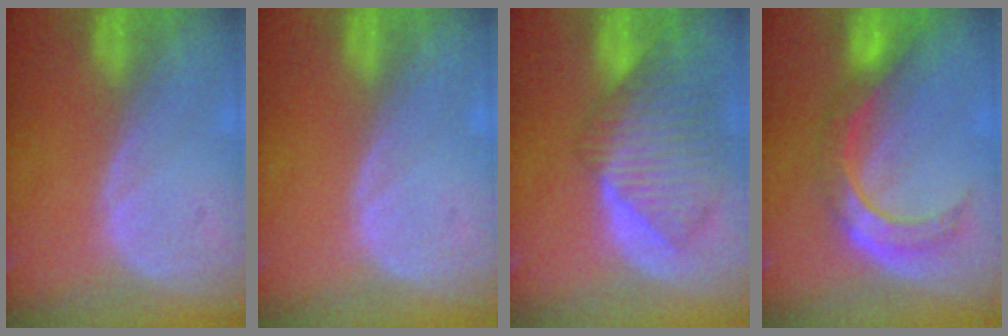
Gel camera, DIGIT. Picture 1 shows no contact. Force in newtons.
{"total": 0.0}
{"total": 10.0, "press": 8.7, "slide": 5.1}
{"total": 7.1, "press": 6.8, "slide": 2.0}